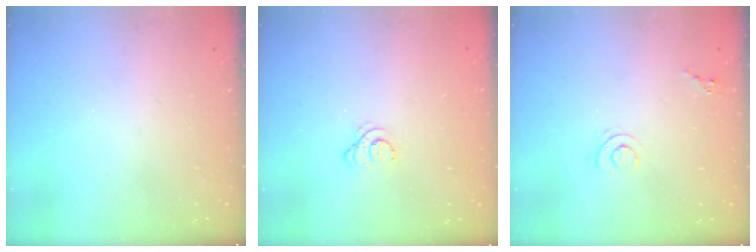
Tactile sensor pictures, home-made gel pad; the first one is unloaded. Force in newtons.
{"total": 2.4, "press": 2.4, "slide": 0.3}
{"total": 6.6, "press": 6.5, "slide": 0.7}